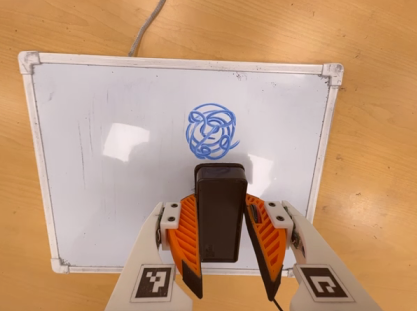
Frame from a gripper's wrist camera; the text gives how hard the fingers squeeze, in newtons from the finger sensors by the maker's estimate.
{"total": 4.3, "left": 3.4, "right": 5.2}